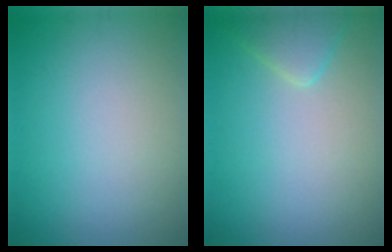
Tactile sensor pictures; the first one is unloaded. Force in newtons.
{"total": 2.3, "press": 2.2, "slide": 0.2}